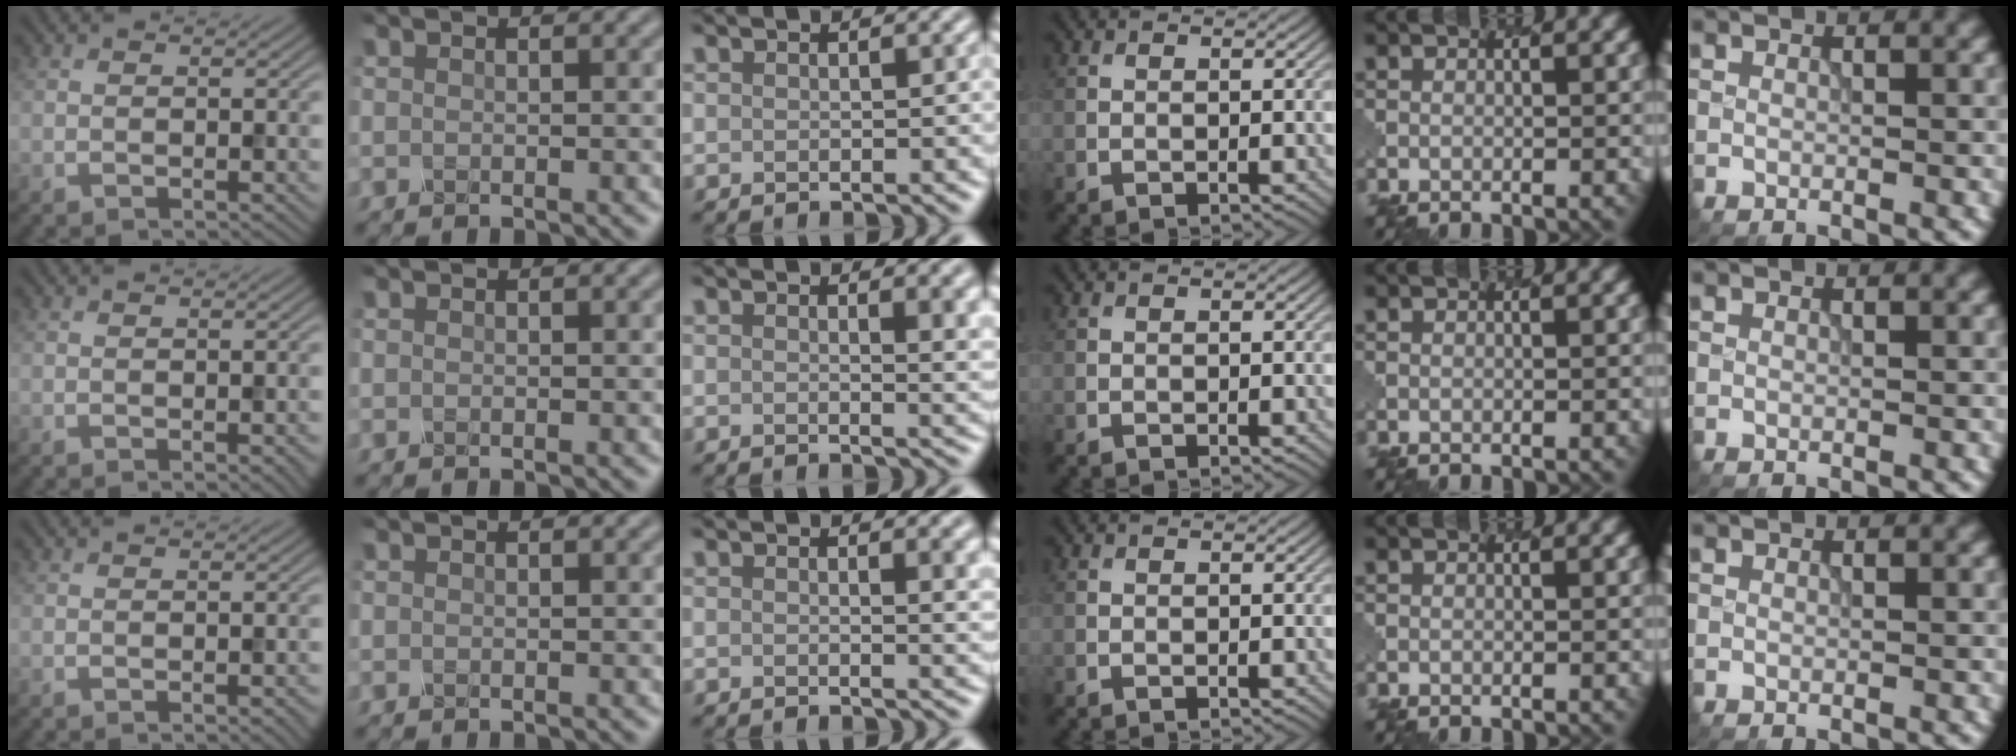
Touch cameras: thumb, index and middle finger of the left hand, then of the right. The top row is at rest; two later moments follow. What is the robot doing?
{"motion": "dispense", "object": "dispenser bottle"}